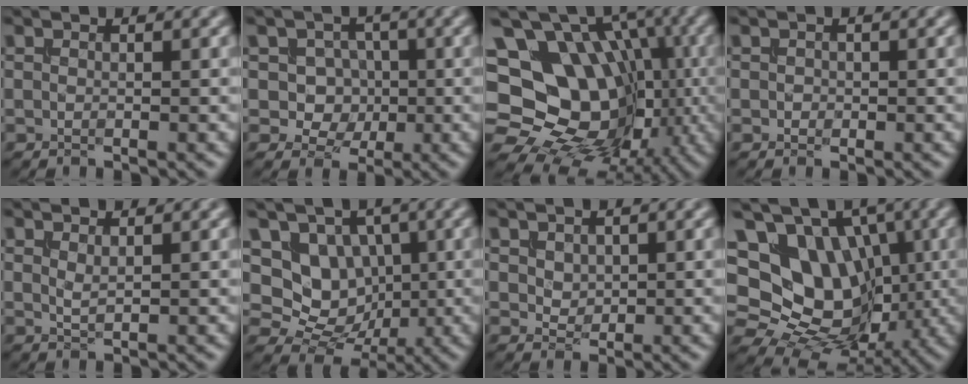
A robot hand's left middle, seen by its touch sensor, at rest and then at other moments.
{"total": 3.8, "force": [0.2, 3.4, 1.8], "torque": [-0.015, 0.004, -0.011]}
{"total": 17.5, "force": [0.3, 13.9, 10.6], "torque": [-0.156, 0.019, 0.013]}
{"total": 0.5, "force": [-0.1, 0.5, 0.1], "torque": [-0.002, -0.002, -0.004]}
{"total": 0.8, "force": [0.6, 0.1, 0.6], "torque": [-0.018, -0.001, 0.014]}
{"total": 6.8, "force": [1.3, 5.7, 3.4], "torque": [-0.055, -0.007, 0.004]}
{"total": 1.3, "force": [0.5, 1.0, 0.6], "torque": [-0.019, -0.006, 0.012]}
{"total": 16.3, "force": [3.3, 13.3, 8.9], "torque": [-0.181, 0.033, 0.047]}